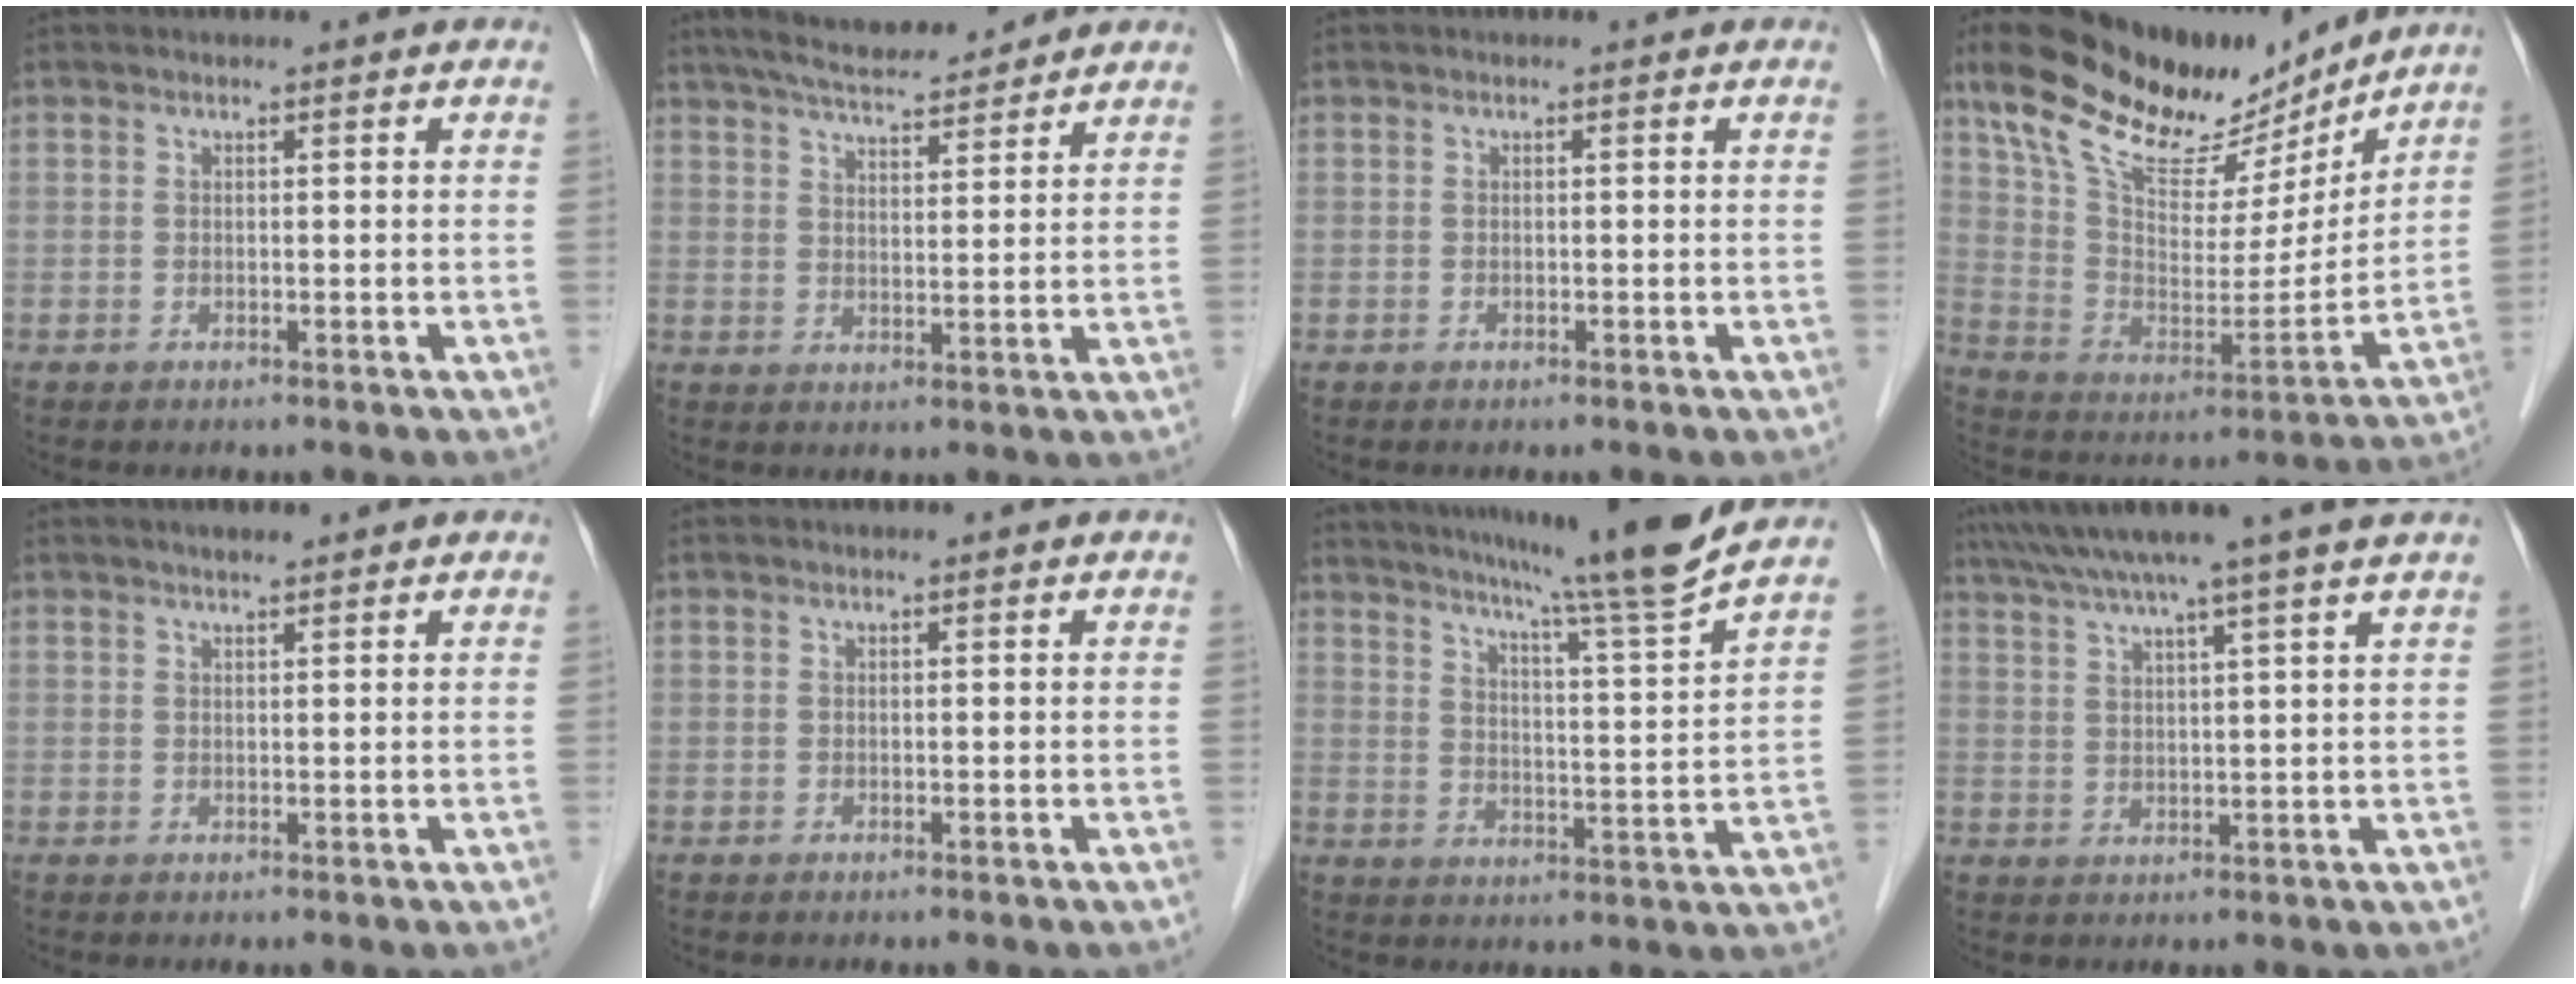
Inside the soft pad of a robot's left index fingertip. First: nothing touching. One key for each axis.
{"total": 10.8, "fx": 9.7, "fy": 1.3, "fz": 4.7, "tx": -0.079, "ty": 0.019, "tz": 0.149}
{"total": 0.0}
{"total": 21.7, "fx": 17.2, "fy": 6.4, "fz": 11.6, "tx": -0.203, "ty": 0.004, "tz": 0.292}
{"total": 1.7, "fx": 1.4, "fy": 0.2, "fz": 1.0, "tx": -0.021, "ty": 0.006, "tz": 0.025}
{"total": 0.0}
{"total": 14.8, "fx": 12.7, "fy": -2.9, "fz": 7.1, "tx": -0.117, "ty": -0.039, "tz": 0.176}
{"total": 10.6, "fx": 8.7, "fy": -2.4, "fz": 5.6, "tx": -0.092, "ty": 0.009, "tz": 0.123}